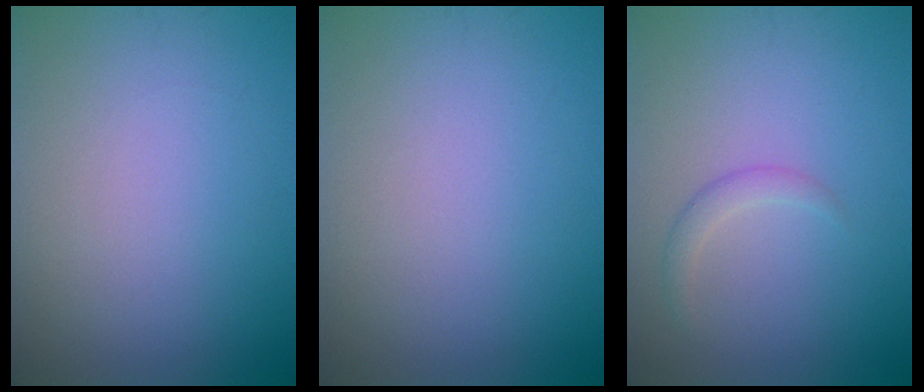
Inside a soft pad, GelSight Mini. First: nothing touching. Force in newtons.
{"total": 0.0}
{"total": 1.3, "press": 1.3, "slide": 0.1}